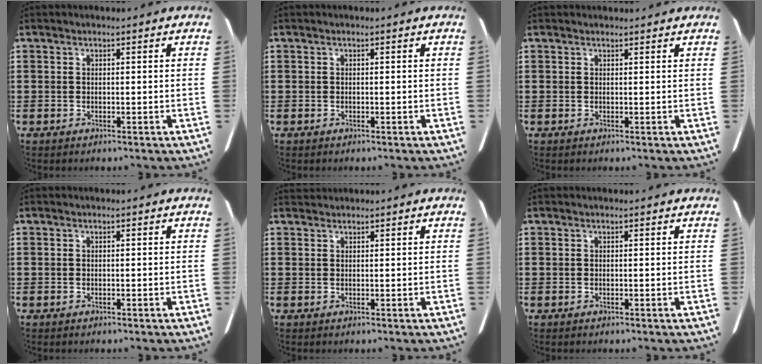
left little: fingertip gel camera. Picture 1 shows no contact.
{"total": 0.0}
{"total": 0.8, "force": [0.8, 0.1, 0.1], "torque": [0.005, -0.001, 0.013]}
{"total": 0.0}
{"total": 1.0, "force": [1.0, 0.2, -0.1], "torque": [0.000, 0.001, 0.019]}
{"total": 0.0}